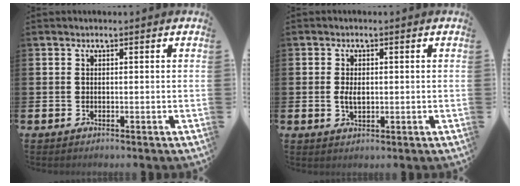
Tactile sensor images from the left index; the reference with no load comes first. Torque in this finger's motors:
{"motor_torque": [0.23, 0.06, 0.05, 0.03]}